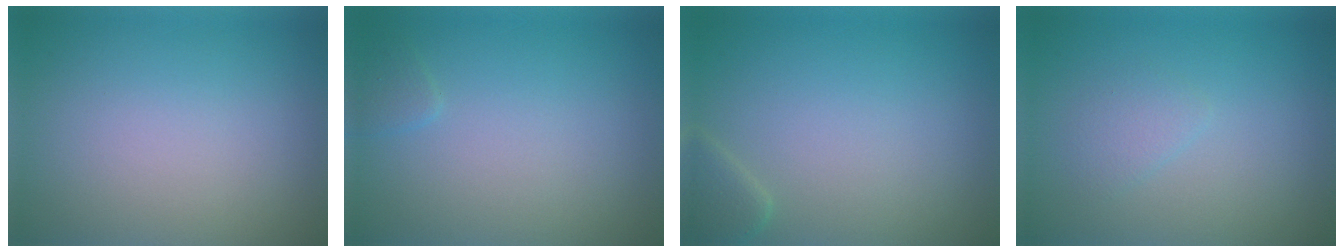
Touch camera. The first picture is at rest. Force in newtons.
{"total": 0.8, "press": 0.7, "slide": 0.2}
{"total": 1.7, "press": 1.7, "slide": 0.2}
{"total": 1.3, "press": 1.3, "slide": 0.1}